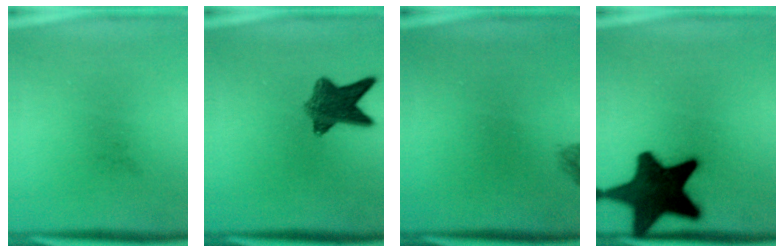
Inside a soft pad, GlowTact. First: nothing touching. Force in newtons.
{"total": 7.6}
{"total": 0.8}
{"total": 17.9}